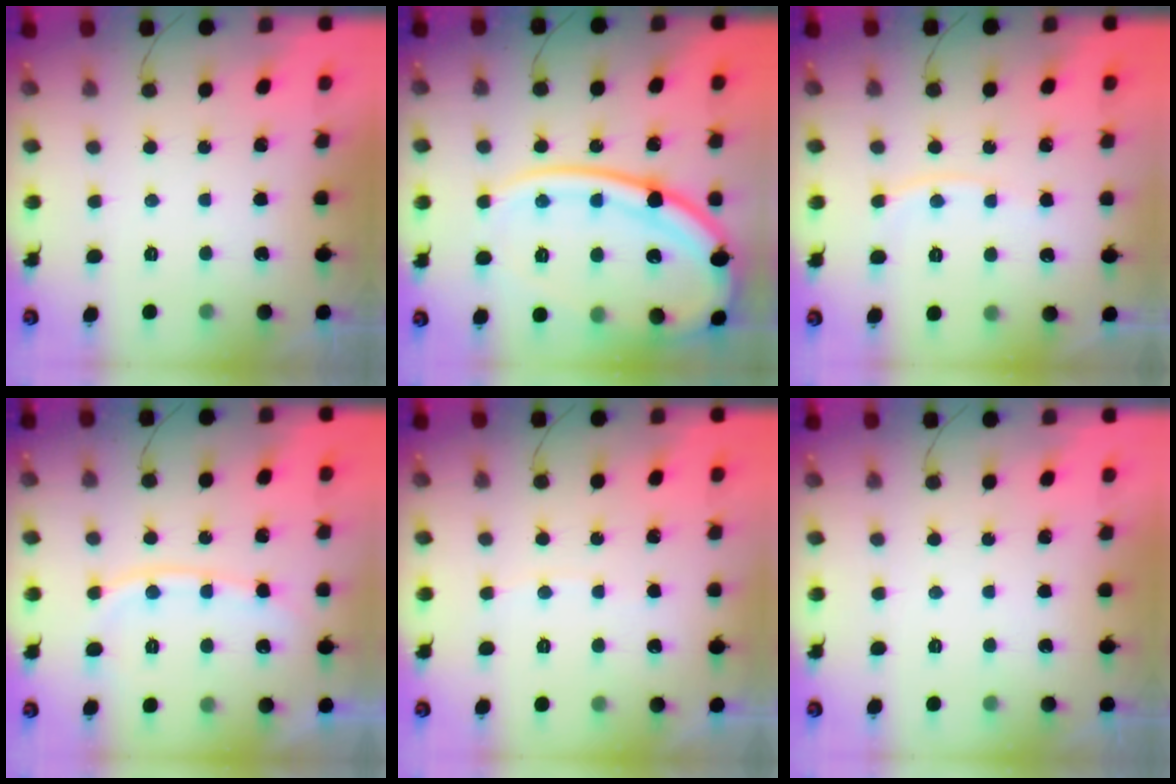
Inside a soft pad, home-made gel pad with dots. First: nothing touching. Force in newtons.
{"total": 23.9, "press": 23.7, "slide": 2.6}
{"total": 4.7, "press": 4.7, "slide": 0.8}
{"total": 10.7, "press": 10.6, "slide": 1.5}
{"total": 2.2, "press": 2.2, "slide": 0.3}
{"total": 0.0}